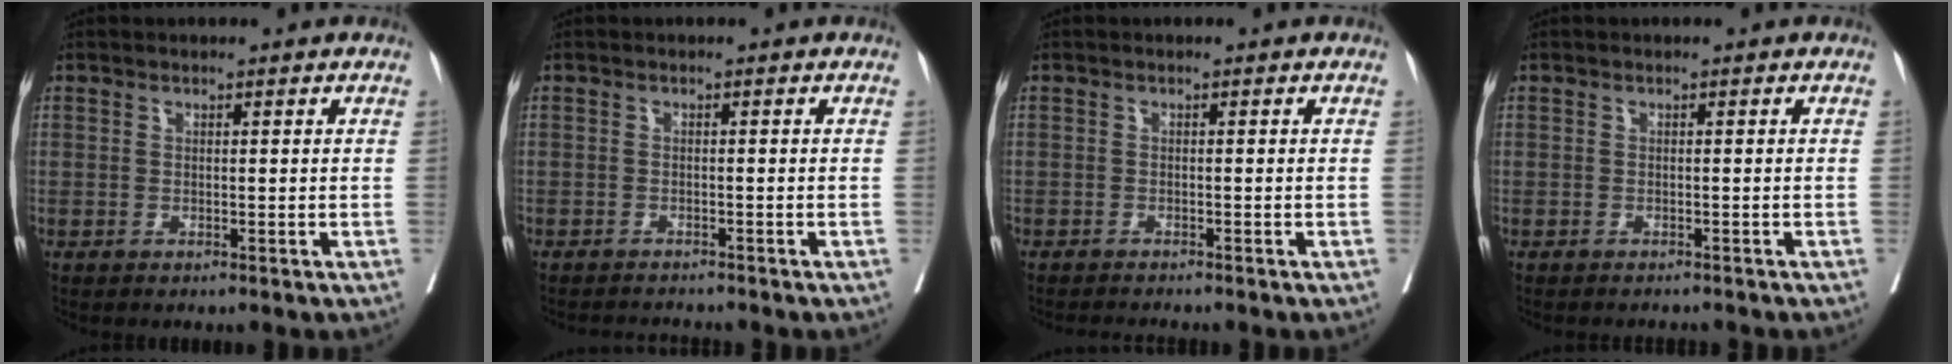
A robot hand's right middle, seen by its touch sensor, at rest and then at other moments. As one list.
[{"total": 3.5, "force": [-3.4, -0.2, 0.7], "torque": [-0.008, -0.009, -0.050]}, {"total": 3.4, "force": [-3.2, -0.3, 1.2], "torque": [-0.015, -0.006, -0.048]}, {"total": 3.3, "force": [-3.2, 0.4, 0.7], "torque": [-0.004, -0.006, -0.041]}]